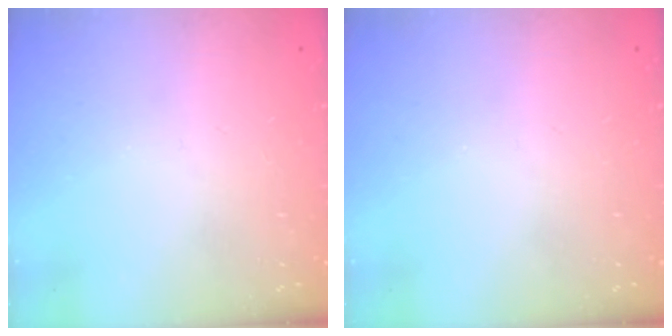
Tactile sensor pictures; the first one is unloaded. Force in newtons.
{"total": 0.0}